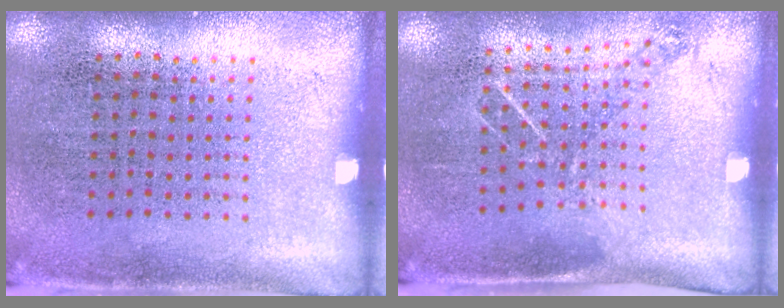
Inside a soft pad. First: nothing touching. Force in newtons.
{"total": 0.9, "press": 0.8, "slide": 0.5}